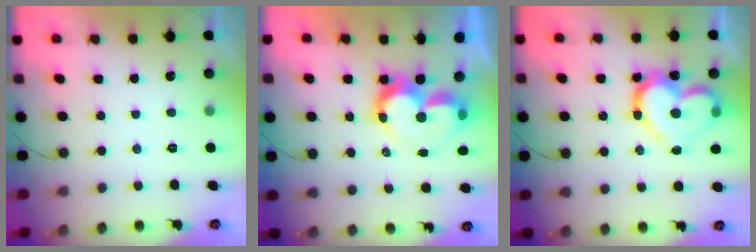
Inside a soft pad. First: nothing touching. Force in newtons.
{"total": 10.5, "press": 10.4, "slide": 1.0}
{"total": 18.3, "press": 18.2, "slide": 1.8}